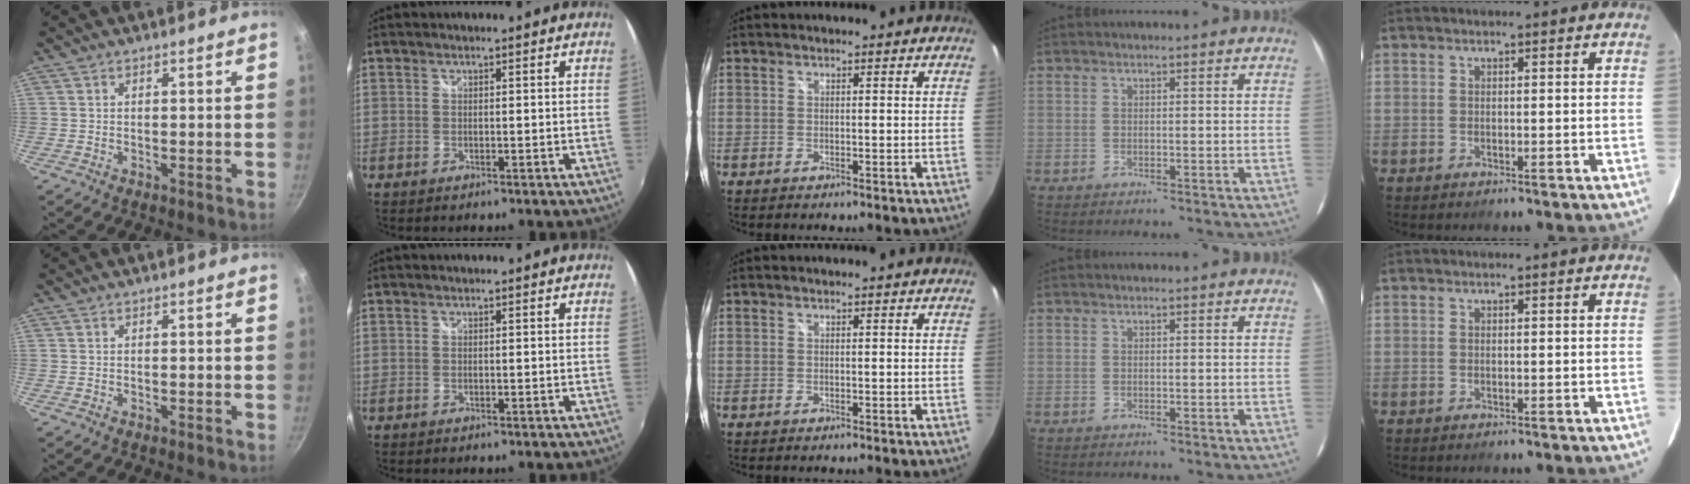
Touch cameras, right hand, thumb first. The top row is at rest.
{}